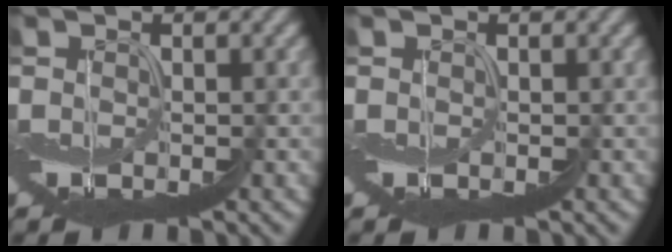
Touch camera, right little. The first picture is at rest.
{"total": 0.0}